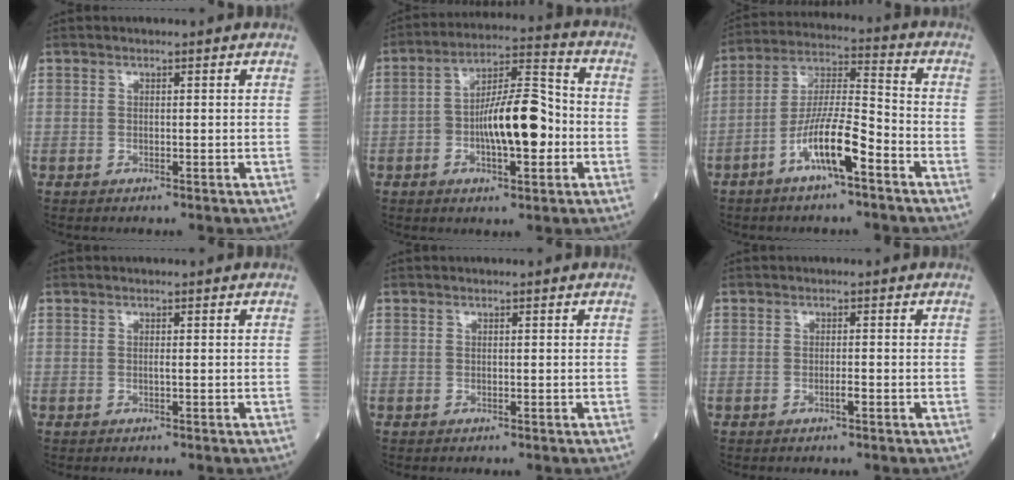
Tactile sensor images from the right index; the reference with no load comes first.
{"total": 11.9, "force": [-2.1, 3.6, 11.2], "torque": [-0.195, 0.025, -0.030]}
{"total": 10.5, "force": [-5.2, 1.5, 8.9], "torque": [-0.174, 0.005, -0.096]}
{"total": 0.0}
{"total": 0.0}
{"total": 0.9, "force": [-0.4, 0.1, 0.8], "torque": [-0.016, 0.002, -0.005]}